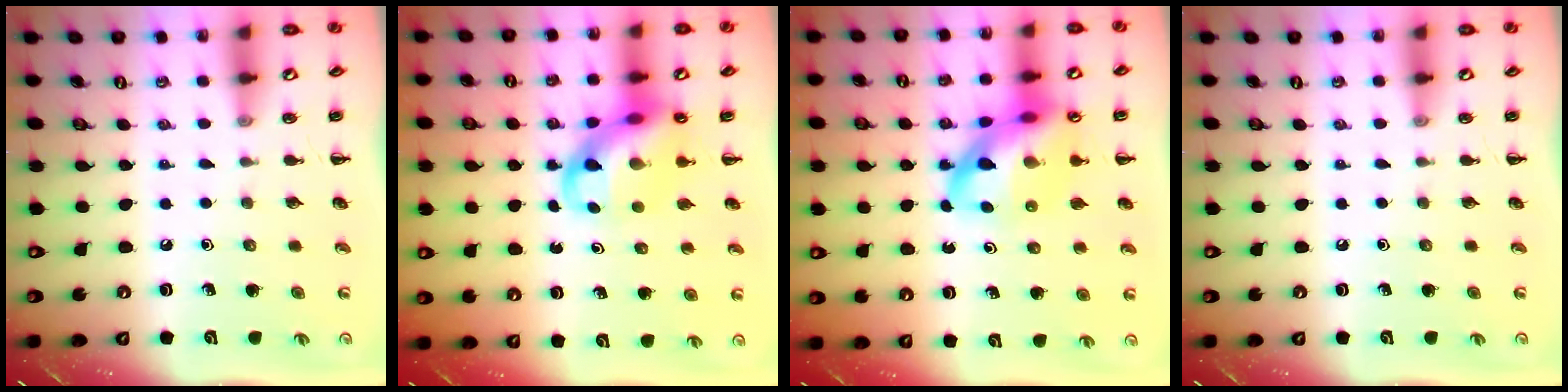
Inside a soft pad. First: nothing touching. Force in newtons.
{"total": 11.7, "press": 11.4, "slide": 2.9}
{"total": 16.7, "press": 16.3, "slide": 3.8}
{"total": 0.0}